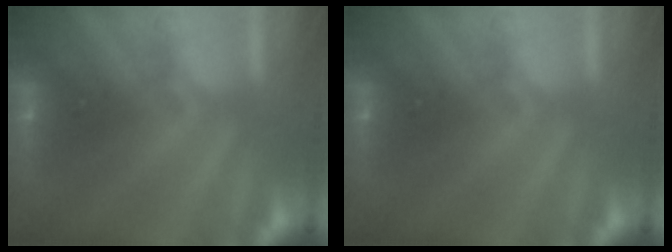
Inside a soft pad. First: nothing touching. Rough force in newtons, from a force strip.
{"total": 0.0}